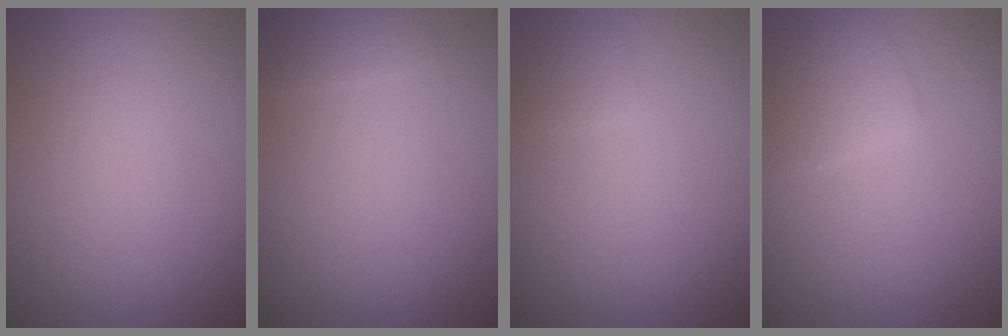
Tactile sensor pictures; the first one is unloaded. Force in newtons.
{"total": 1.0, "press": 1.0, "slide": 0.2}
{"total": 0.8, "press": 0.8, "slide": 0.0}
{"total": 2.3, "press": 2.3, "slide": 0.0}